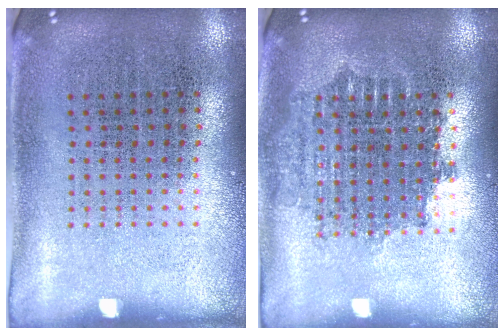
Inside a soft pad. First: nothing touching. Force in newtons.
{"total": 1.6, "press": 1.3, "slide": 1.0}